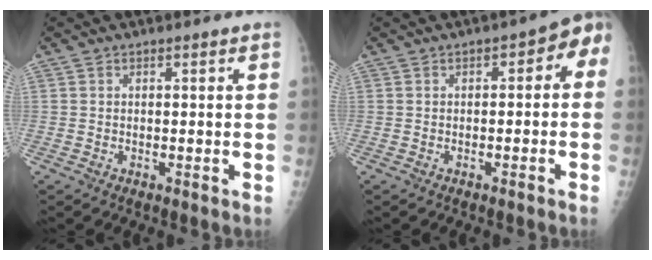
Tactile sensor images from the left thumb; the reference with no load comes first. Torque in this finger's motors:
{"motor_torque": [-0.43, 0.18, -0.14, 0.03, 0.06]}